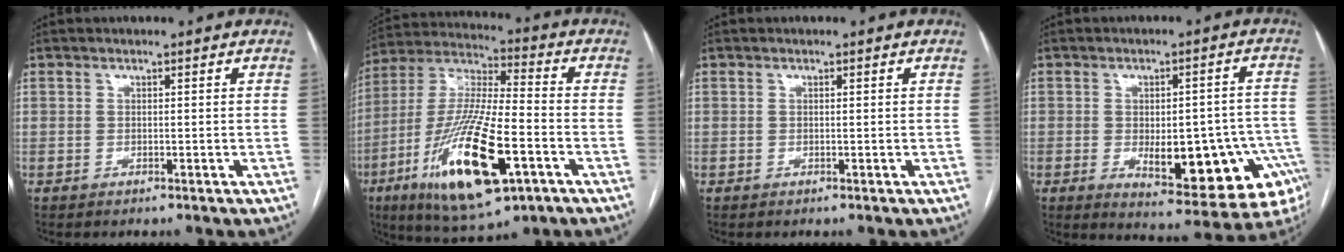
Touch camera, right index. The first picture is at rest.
{"total": 21.2, "force": [-8.2, 4.8, 19.0], "torque": [-0.399, -0.030, -0.138]}
{"total": 0.0}
{"total": 17.2, "force": [-6.0, 6.7, 14.7], "torque": [-0.117, 0.025, -0.058]}